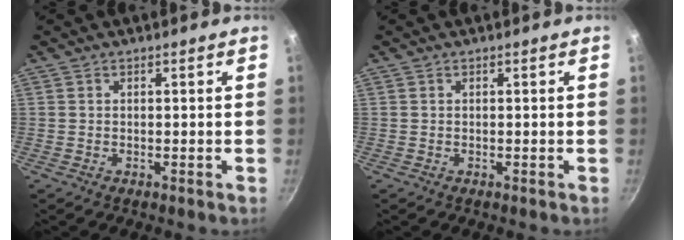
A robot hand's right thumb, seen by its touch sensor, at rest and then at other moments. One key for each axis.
{"total": 0.0}